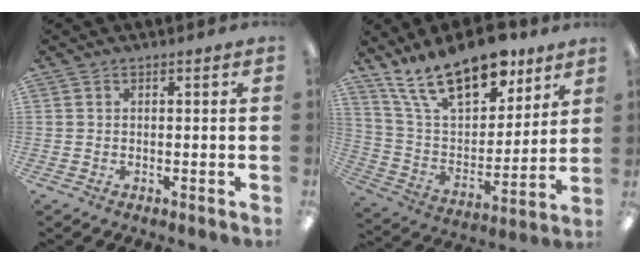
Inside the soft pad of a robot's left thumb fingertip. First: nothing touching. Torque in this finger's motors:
{"motor_torque": [0.50, 0.33, 1.40, -1.37, 0.13]}